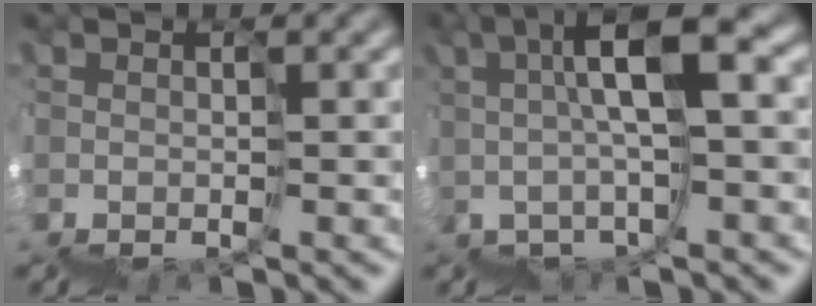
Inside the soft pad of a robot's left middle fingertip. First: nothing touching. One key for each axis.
{"total": 8.1, "fx": 2.9, "fy": 2.5, "fz": 7.1, "tx": -0.109, "ty": 0.039, "tz": 0.050}